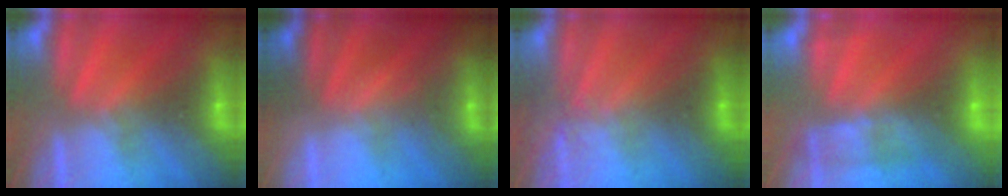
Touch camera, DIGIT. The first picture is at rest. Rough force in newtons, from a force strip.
{"total": 2.0}
{"total": 2.2}
{"total": 2.4}